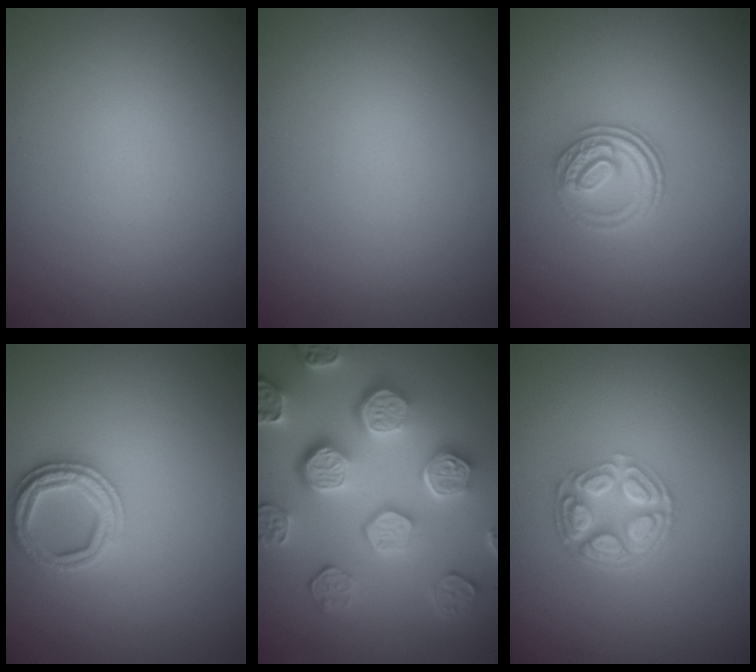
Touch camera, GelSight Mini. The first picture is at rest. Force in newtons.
{"total": 0.0}
{"total": 2.9, "press": 2.4, "slide": 1.6}
{"total": 2.8, "press": 2.7, "slide": 0.7}
{"total": 7.9, "press": 6.0, "slide": 5.0}
{"total": 5.2, "press": 3.7, "slide": 3.6}